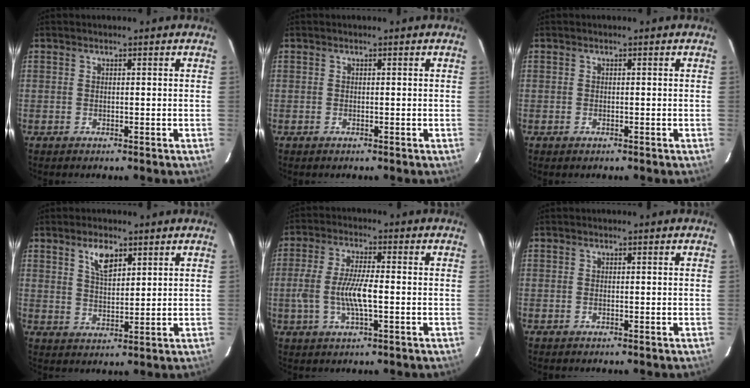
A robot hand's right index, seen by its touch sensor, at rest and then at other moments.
{"total": 0.0}
{"total": 0.6, "force": [-0.3, 0.4, 0.3], "torque": [-0.005, -0.001, -0.006]}
{"total": 5.5, "force": [3.1, 2.4, 3.8], "torque": [-0.066, 0.003, 0.058]}
{"total": 8.5, "force": [-1.5, 2.1, 8.1], "torque": [-0.162, -0.002, -0.030]}
{"total": 0.0}